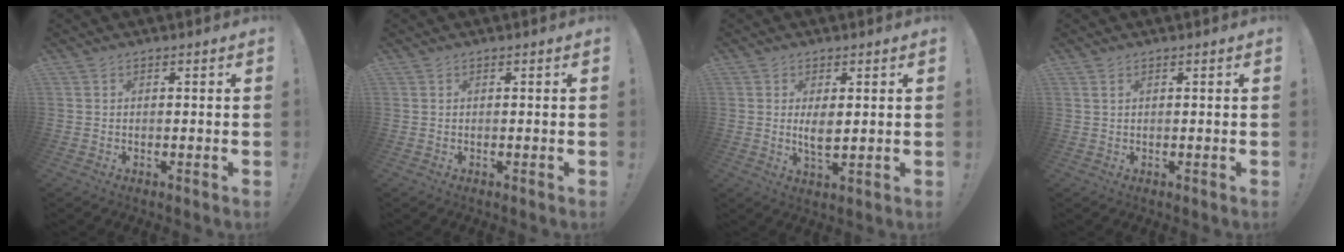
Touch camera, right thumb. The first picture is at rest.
{"total": 0.0}
{"total": 4.5, "force": [0.9, 1.8, 4.1], "torque": [-0.063, -0.011, 0.010]}
{"total": 0.9, "force": [0.5, 0.3, 0.7], "torque": [-0.009, -0.002, 0.007]}